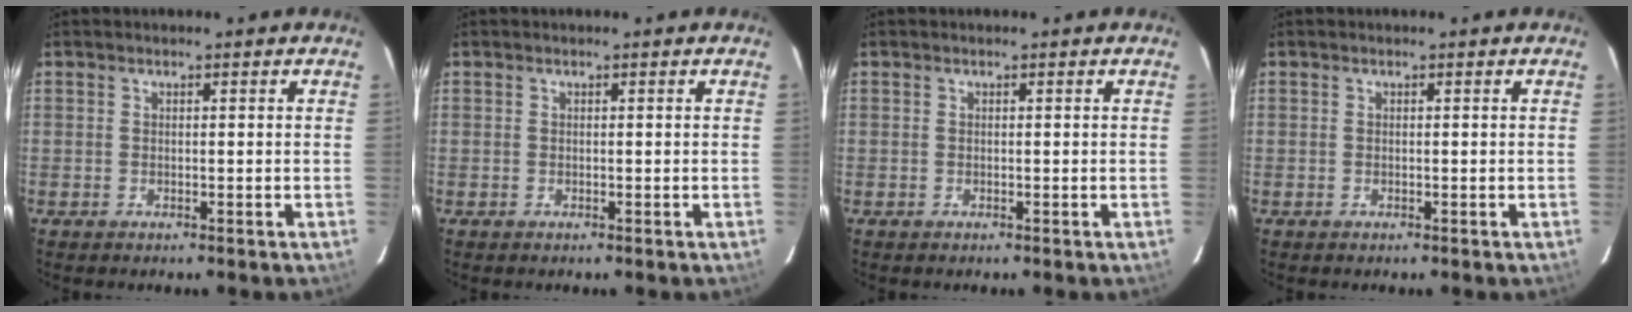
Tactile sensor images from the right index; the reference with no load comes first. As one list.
[{"total": 0.0}, {"total": 0.0}, {"total": 0.0}]